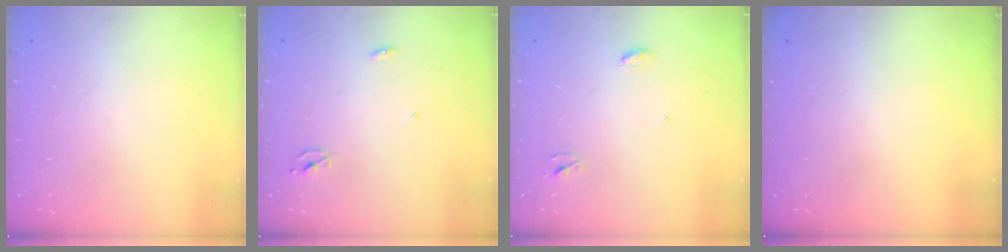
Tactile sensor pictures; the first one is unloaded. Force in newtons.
{"total": 2.3, "press": 2.3, "slide": 0.1}
{"total": 3.2, "press": 3.2, "slide": 0.3}
{"total": 0.0}